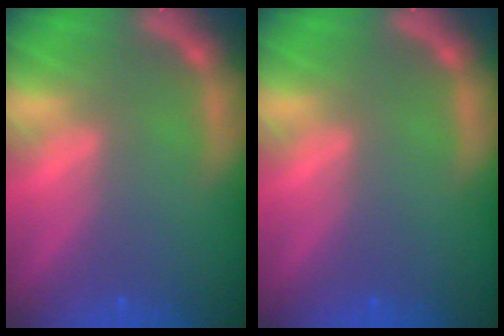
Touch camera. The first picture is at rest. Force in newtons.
{"total": 0.0}